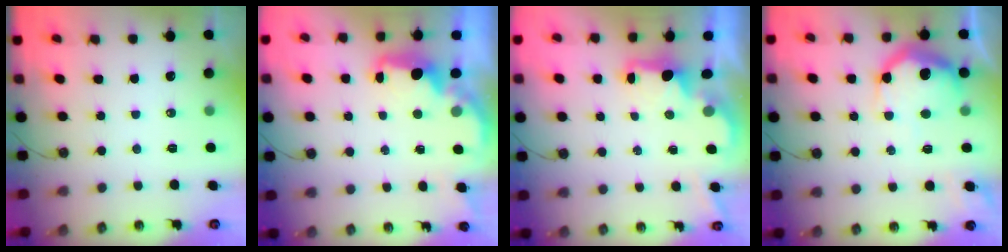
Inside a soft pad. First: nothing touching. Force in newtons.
{"total": 2.3, "press": 2.2, "slide": 0.7}
{"total": 1.9, "press": 1.7, "slide": 0.7}
{"total": 20.4, "press": 20.3, "slide": 1.8}